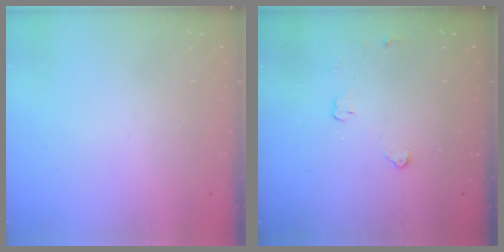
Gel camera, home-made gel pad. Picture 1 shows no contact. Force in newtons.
{"total": 2.9, "press": 2.9, "slide": 0.4}